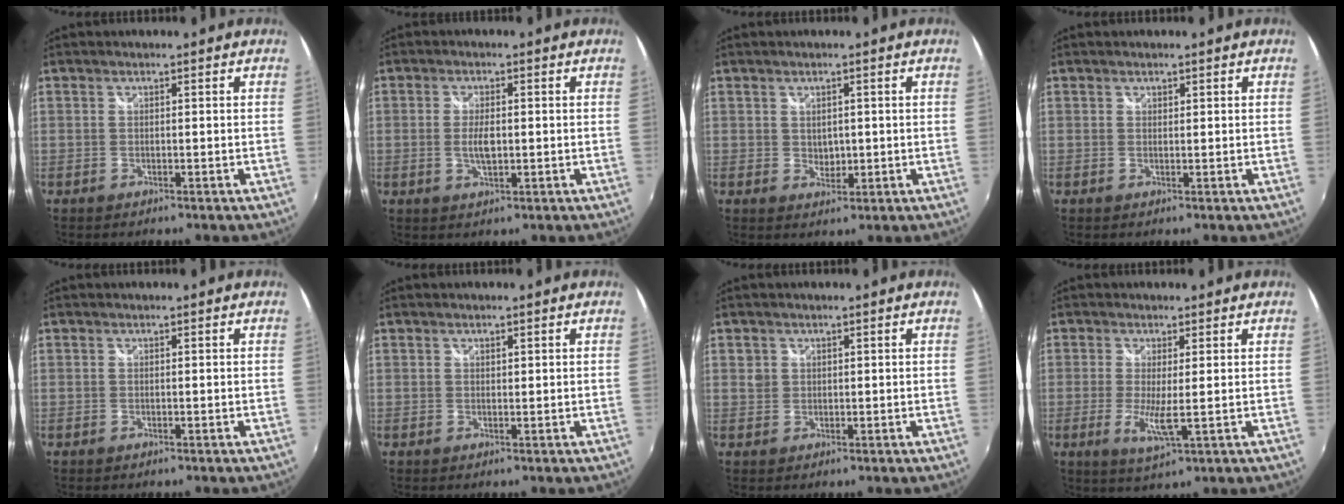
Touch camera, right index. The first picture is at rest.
{"total": 3.5, "force": [-0.2, 1.4, 3.2], "torque": [-0.059, -0.001, 0.000]}
{"total": 2.1, "force": [0.5, 1.8, 1.0], "torque": [-0.014, 0.003, 0.013]}
{"total": 0.5, "force": [0.4, 0.4, 0.0], "torque": [0.001, 0.001, 0.006]}
{"total": 0.0}
{"total": 0.6, "force": [0.5, 0.4, 0.2], "torque": [-0.002, 0.002, 0.008]}
{"total": 1.5, "force": [0.3, 1.4, 0.1], "torque": [-0.002, 0.002, 0.002]}
{"total": 4.9, "force": [-0.5, 0.5, 4.9], "torque": [-0.103, -0.011, -0.010]}